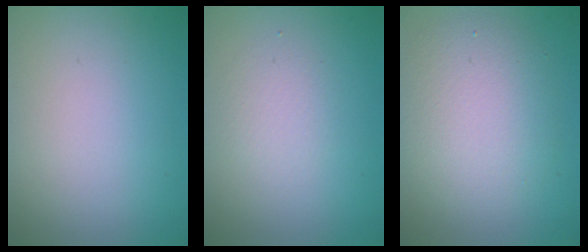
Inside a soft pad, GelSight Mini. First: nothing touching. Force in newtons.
{"total": 1.5, "press": 1.5, "slide": 0.1}
{"total": 5.1, "press": 5.1, "slide": 0.1}